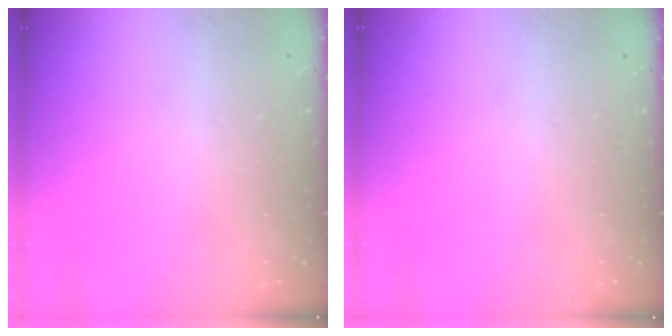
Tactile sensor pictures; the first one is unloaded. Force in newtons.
{"total": 0.0}